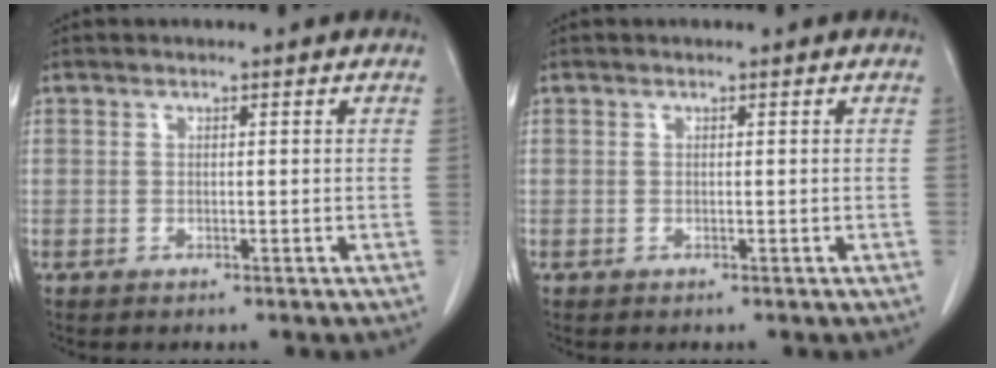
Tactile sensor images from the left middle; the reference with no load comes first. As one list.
[{"total": 0.0}]